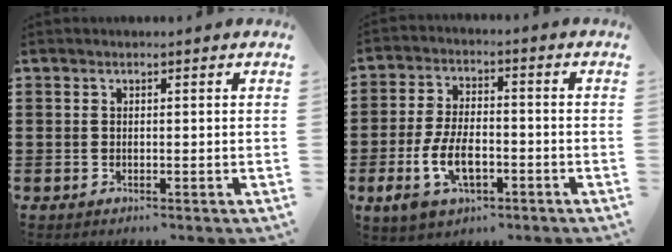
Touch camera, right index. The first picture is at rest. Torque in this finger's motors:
{"motor_torque": [1.26, 0.88, 0.64, 0.21]}